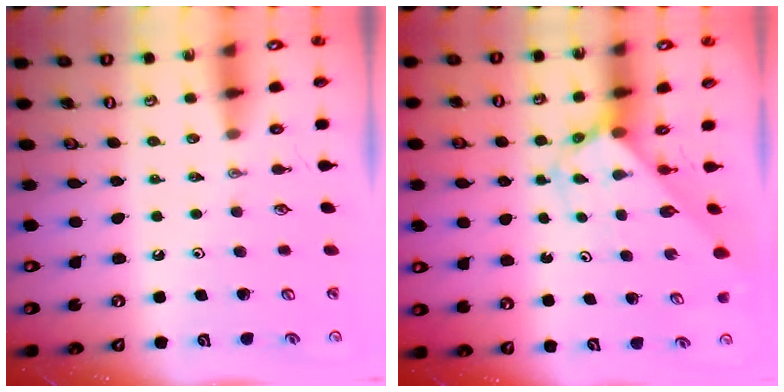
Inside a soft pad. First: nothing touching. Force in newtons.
{"total": 2.7, "press": 2.7, "slide": 0.2}